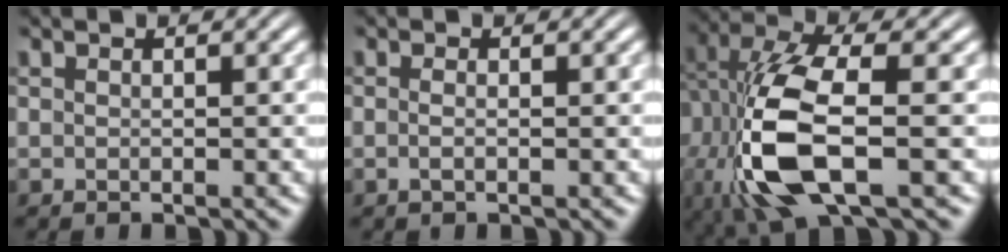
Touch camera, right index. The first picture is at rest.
{"total": 1.0, "force": [-0.7, -0.1, 0.7], "torque": [-0.020, -0.011, -0.008]}
{"total": 10.5, "force": [-1.6, 5.4, 8.9], "torque": [-0.219, -0.037, -0.002]}